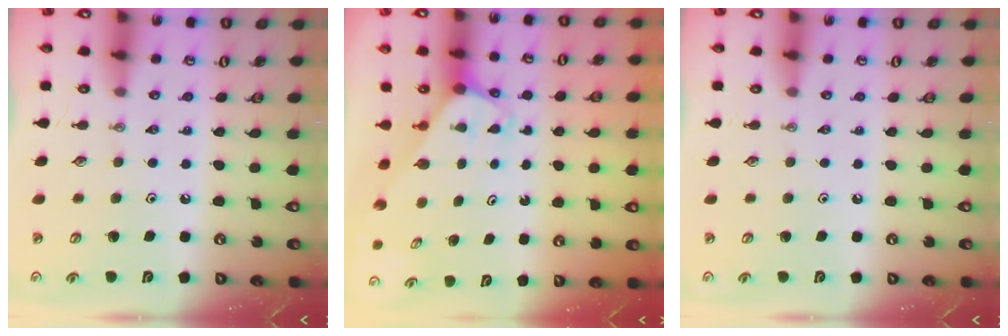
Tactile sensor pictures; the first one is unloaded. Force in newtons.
{"total": 1.9, "press": 1.9, "slide": 0.1}
{"total": 0.0}